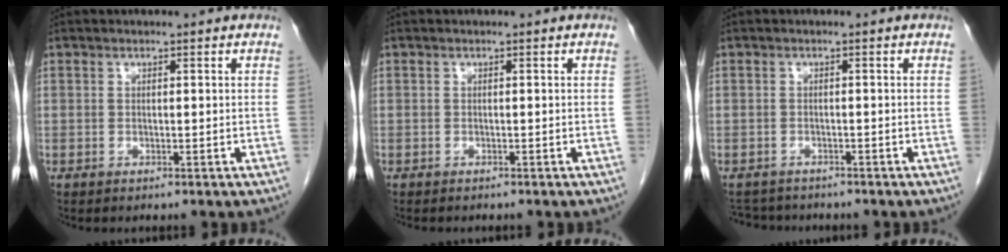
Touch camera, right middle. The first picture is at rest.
{"total": 1.3, "force": [-1.2, 0.4, 0.5], "torque": [-0.011, -0.003, -0.014]}
{"total": 4.9, "force": [-4.6, 1.6, 0.7], "torque": [-0.009, -0.004, -0.069]}